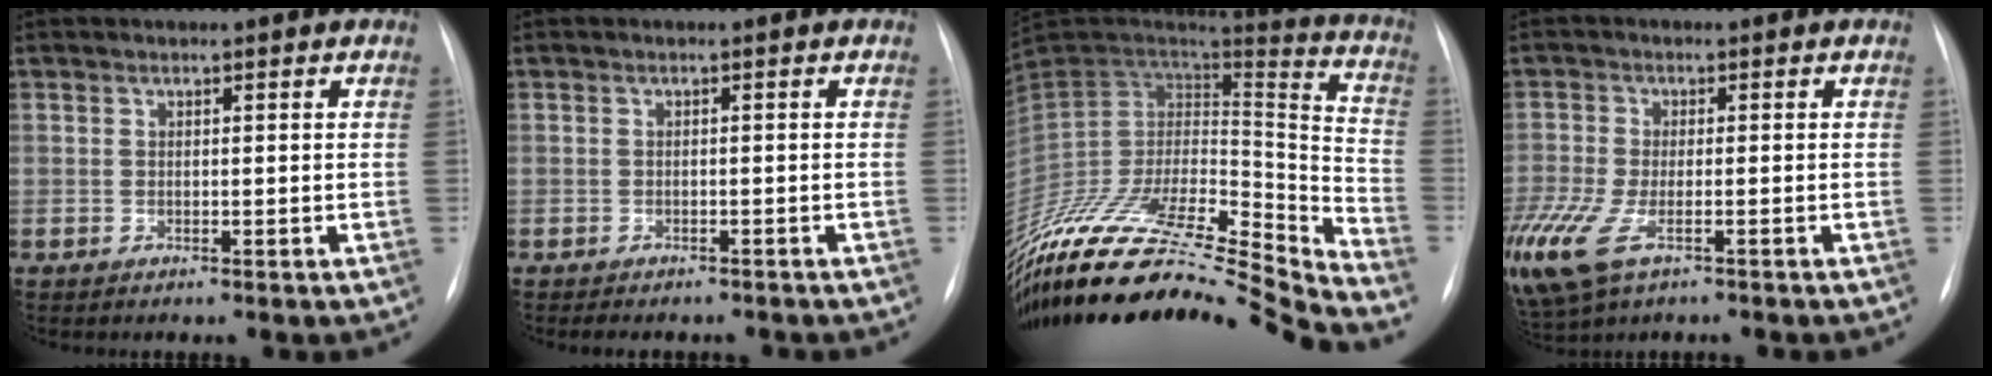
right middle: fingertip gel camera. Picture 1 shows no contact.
{"total": 5.8, "force": [-5.0, 2.1, 1.9], "torque": [-0.019, 0.005, -0.056]}
{"total": 33.2, "force": [-30.3, 1.7, 13.5], "torque": [-0.219, -0.027, -0.482]}
{"total": 14.9, "force": [-8.3, 6.7, 10.4], "torque": [-0.280, -0.034, -0.141]}